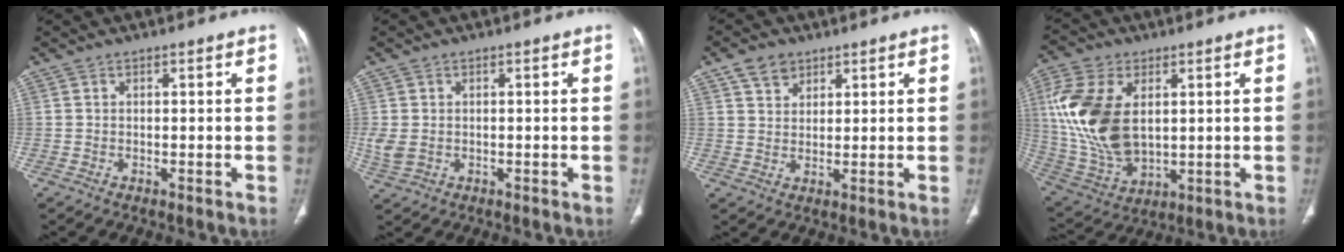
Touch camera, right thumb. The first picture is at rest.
{"total": 3.6, "force": [-0.2, 2.7, 2.3], "torque": [-0.061, 0.001, 0.000]}
{"total": 4.6, "force": [2.9, 3.1, 1.8], "torque": [-0.017, -0.014, 0.056]}
{"total": 18.2, "force": [3.2, 11.1, 14.0], "torque": [-0.286, -0.011, 0.074]}